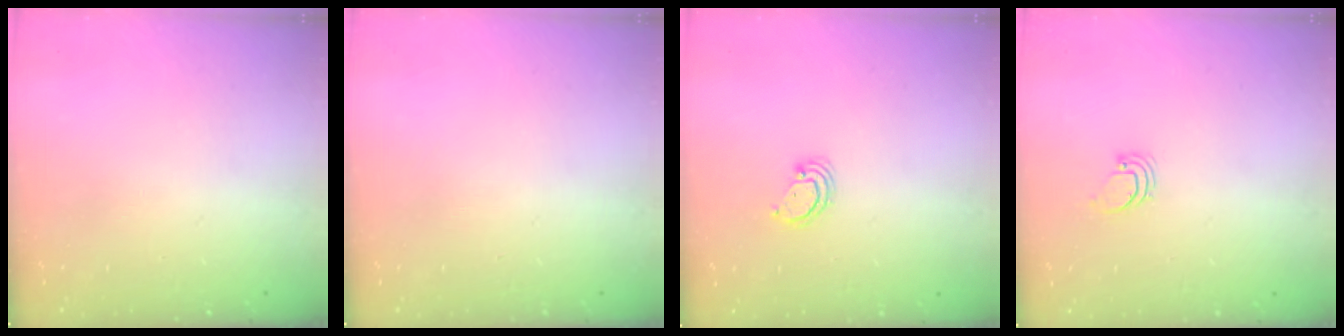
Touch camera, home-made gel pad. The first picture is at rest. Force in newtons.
{"total": 0.0}
{"total": 2.3, "press": 2.3, "slide": 0.2}
{"total": 0.9, "press": 0.9, "slide": 0.1}